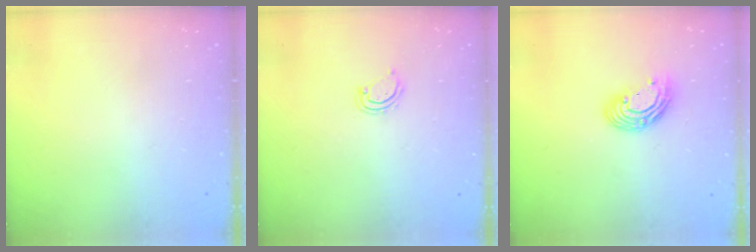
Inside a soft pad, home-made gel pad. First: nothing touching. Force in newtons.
{"total": 4.9, "press": 4.9, "slide": 0.3}
{"total": 9.8, "press": 9.8, "slide": 0.6}